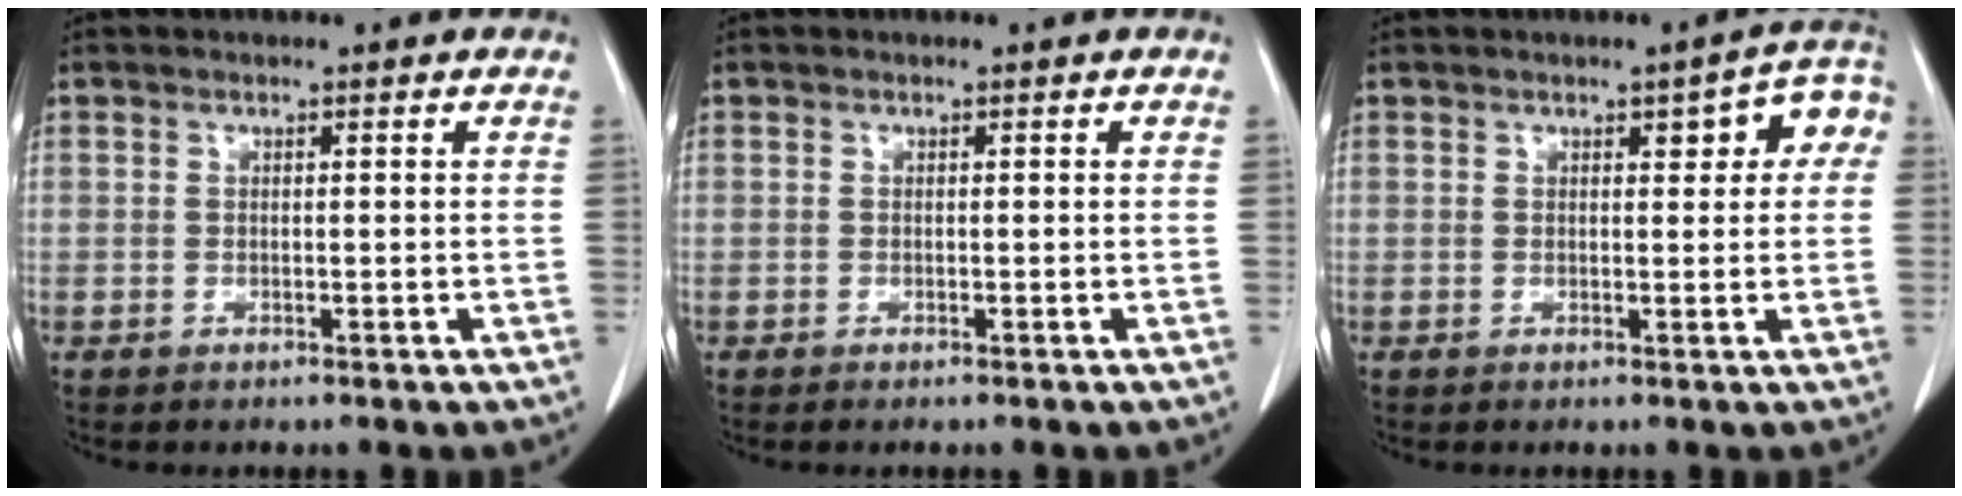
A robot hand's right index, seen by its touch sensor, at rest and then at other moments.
{"total": 0.0}
{"total": 5.6, "force": [1.8, 1.9, 5.0], "torque": [-0.049, 0.022, 0.014]}